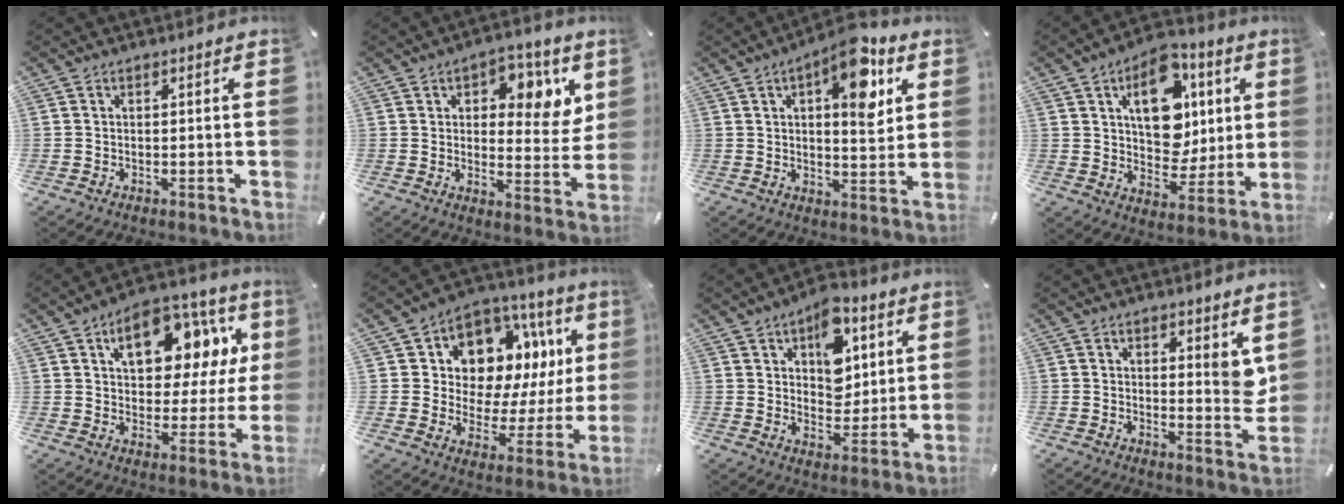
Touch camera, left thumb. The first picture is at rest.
{"total": 9.7, "force": [4.6, 6.0, 6.1], "torque": [-0.056, -0.032, 0.069]}
{"total": 13.5, "force": [6.8, 5.5, 10.2], "torque": [-0.133, -0.034, 0.108]}
{"total": 16.3, "force": [5.5, 11.8, 9.8], "torque": [-0.124, -0.022, 0.098]}
{"total": 16.3, "force": [7.8, 9.8, 10.4], "torque": [-0.153, -0.034, 0.133]}
{"total": 11.1, "force": [6.5, 7.7, 4.7], "torque": [-0.071, -0.075, 0.113]}
{"total": 12.4, "force": [5.9, 8.3, 7.0], "torque": [-0.094, -0.025, 0.103]}
{"total": 5.8, "force": [3.3, 2.5, 4.1], "torque": [-0.038, -0.032, 0.051]}